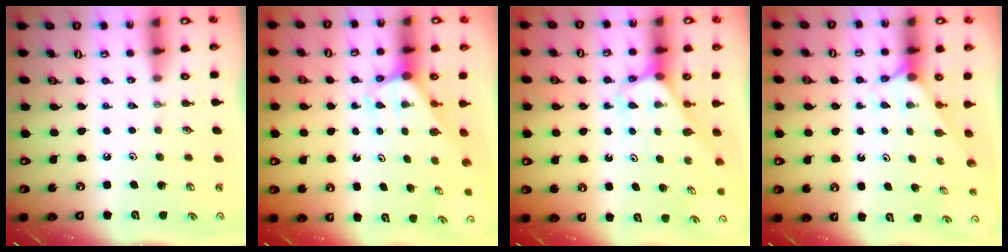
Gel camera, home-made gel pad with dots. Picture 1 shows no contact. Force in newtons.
{"total": 1.9, "press": 1.9, "slide": 0.1}
{"total": 3.1, "press": 3.1, "slide": 0.2}
{"total": 3.0, "press": 3.0, "slide": 0.2}